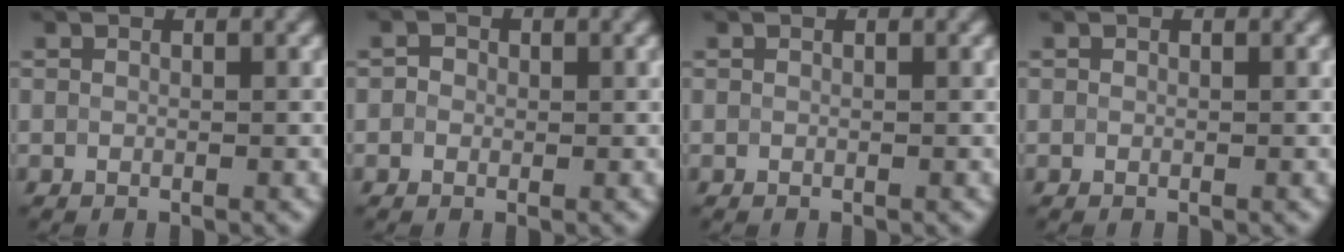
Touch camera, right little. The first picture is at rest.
{"total": 1.0, "force": [0.0, 0.9, 0.3], "torque": [-0.003, -0.001, -0.004]}
{"total": 0.0}
{"total": 0.0}